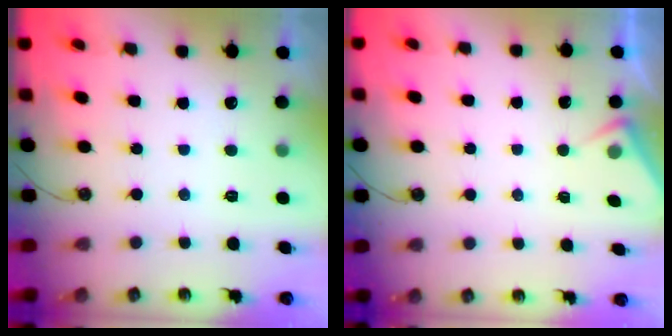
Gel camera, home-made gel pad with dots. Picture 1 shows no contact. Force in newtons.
{"total": 3.7, "press": 3.6, "slide": 0.5}